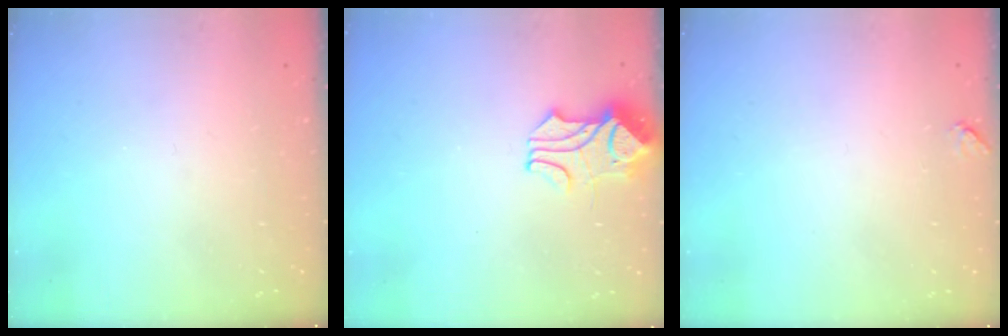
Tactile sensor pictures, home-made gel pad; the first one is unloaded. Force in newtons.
{"total": 1.7, "press": 1.3, "slide": 1.2}
{"total": 1.4, "press": 1.3, "slide": 0.5}